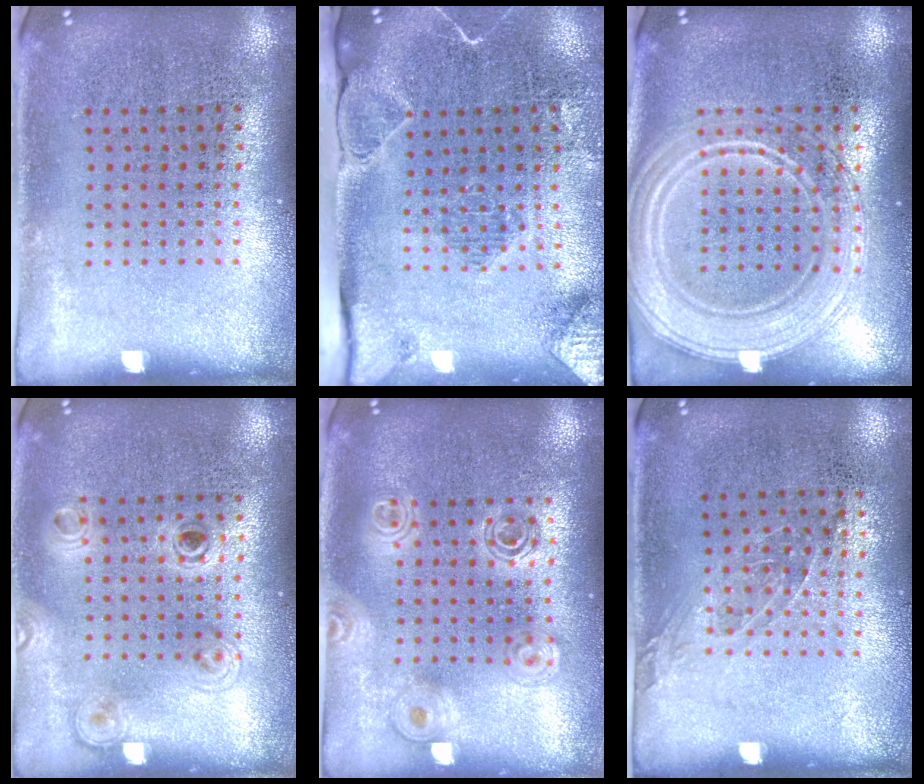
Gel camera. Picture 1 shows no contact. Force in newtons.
{"total": 2.1, "press": 2.1, "slide": 0.5}
{"total": 3.5, "press": 3.5, "slide": 0.5}
{"total": 1.2, "press": 1.2, "slide": 0.5}
{"total": 1.6, "press": 1.4, "slide": 0.8}
{"total": 1.0, "press": 0.7, "slide": 0.6}